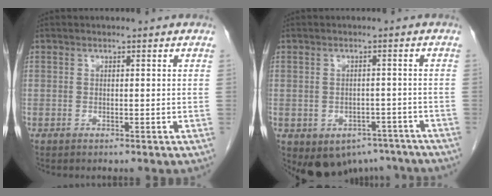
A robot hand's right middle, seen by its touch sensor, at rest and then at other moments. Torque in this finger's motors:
{"motor_torque": [1.07, -1.07, 0.07, 0.09]}